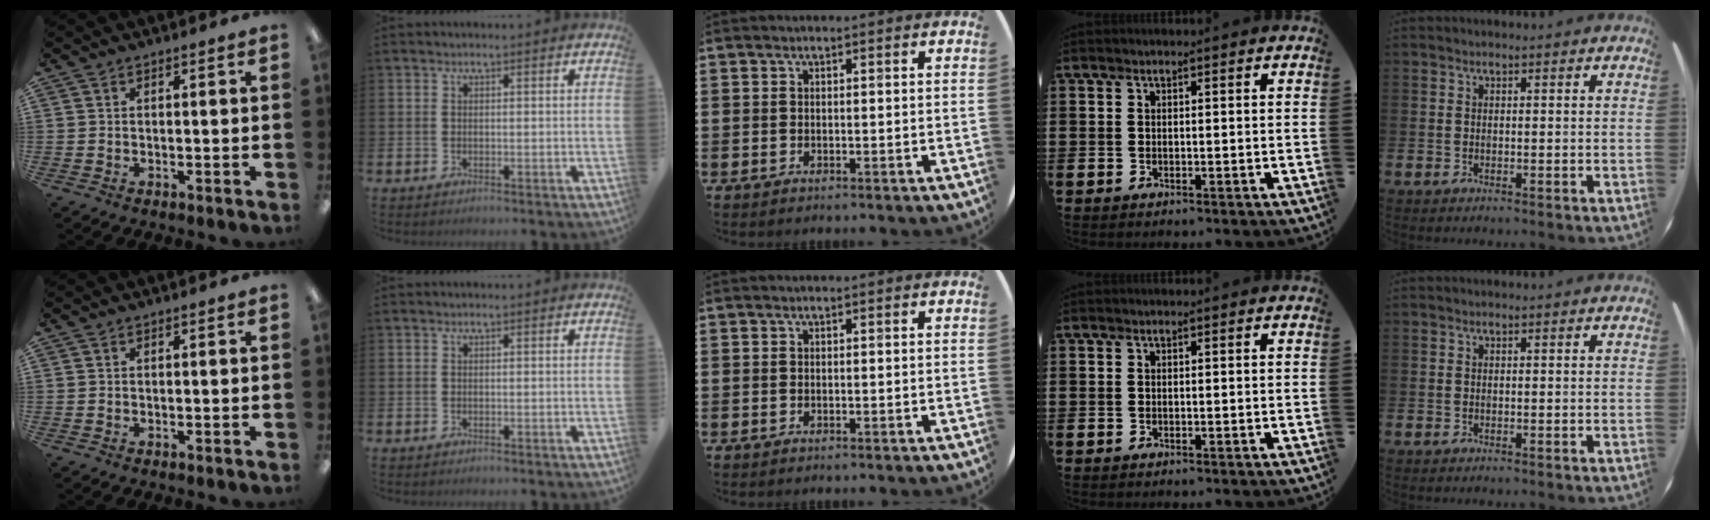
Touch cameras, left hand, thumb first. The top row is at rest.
{}